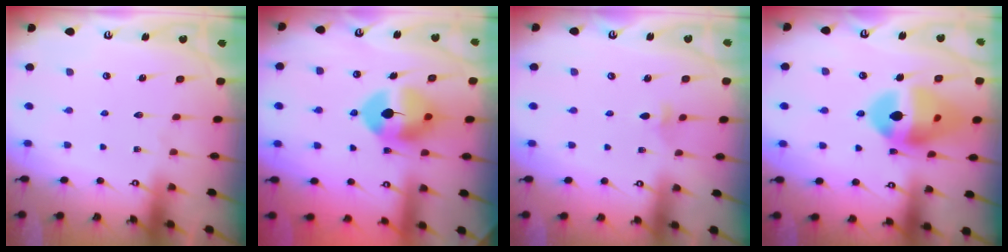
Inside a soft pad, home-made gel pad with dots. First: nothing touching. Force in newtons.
{"total": 10.4, "press": 10.3, "slide": 1.3}
{"total": 3.1, "press": 3.0, "slide": 0.8}
{"total": 17.0, "press": 16.1, "slide": 5.7}